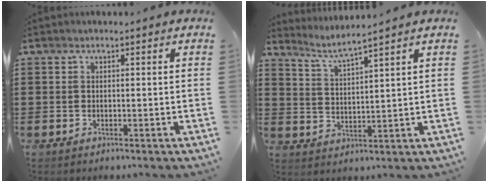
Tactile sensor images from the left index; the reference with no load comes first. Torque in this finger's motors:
{"motor_torque": [-0.10, 0.05, 0.00, 0.03]}